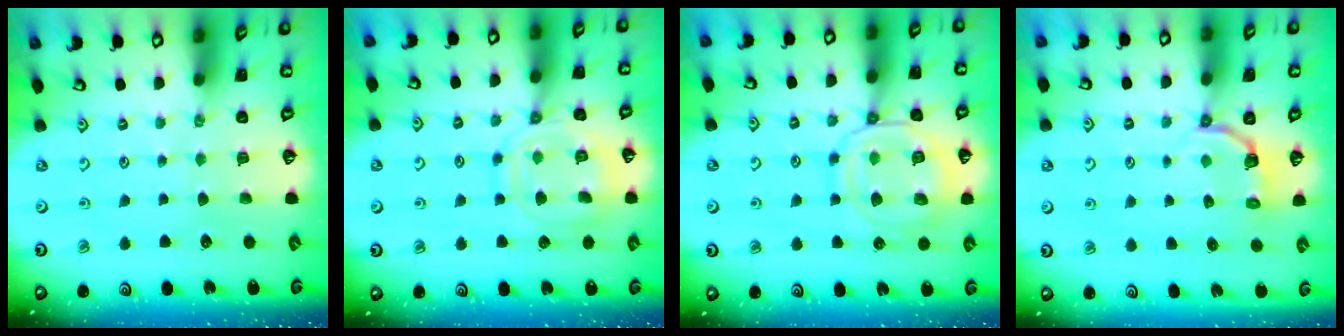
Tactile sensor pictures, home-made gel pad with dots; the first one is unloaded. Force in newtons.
{"total": 13.9, "press": 13.8, "slide": 1.1}
{"total": 13.9, "press": 13.8, "slide": 1.5}
{"total": 3.8, "press": 1.9, "slide": 3.3}